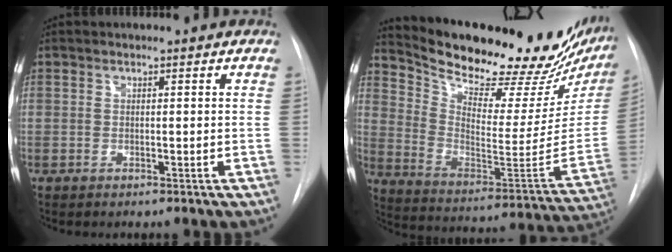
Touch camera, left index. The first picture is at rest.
{"total": 30.3, "force": [25.6, 7.5, 14.3], "torque": [-0.240, -0.065, 0.353]}